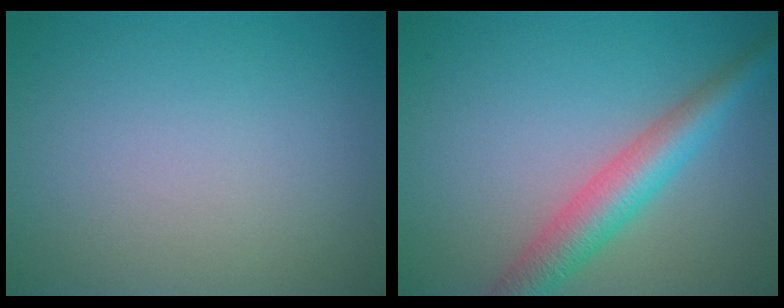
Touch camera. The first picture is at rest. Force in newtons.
{"total": 5.0, "press": 5.0, "slide": 0.1}